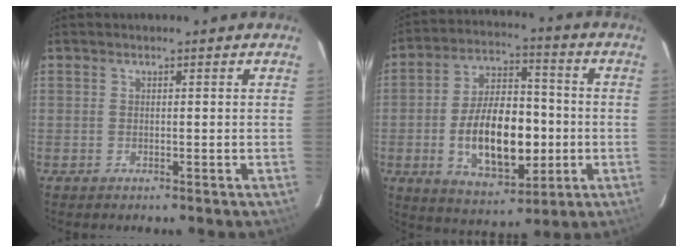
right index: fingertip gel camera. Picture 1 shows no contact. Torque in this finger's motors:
{"motor_torque": [1.39, -0.45, 1.06, 0.21]}